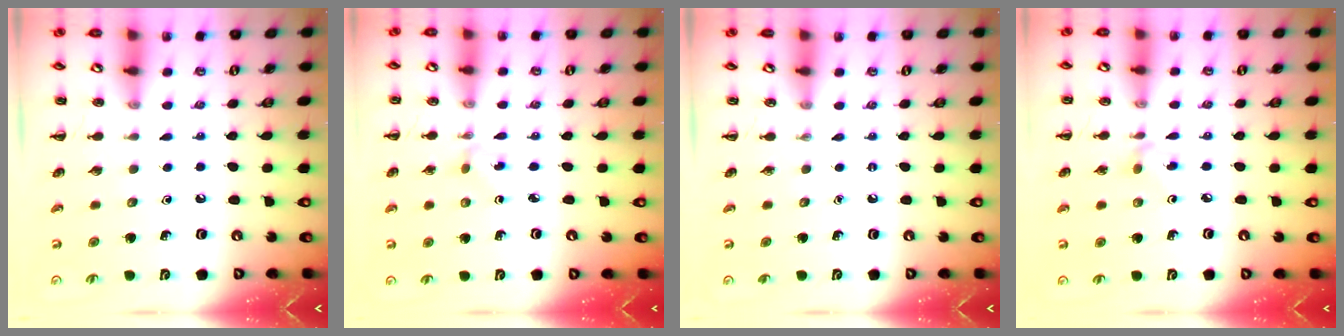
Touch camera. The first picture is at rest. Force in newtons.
{"total": 1.2, "press": 1.0, "slide": 0.7}
{"total": 0.0}
{"total": 2.8, "press": 2.6, "slide": 1.1}